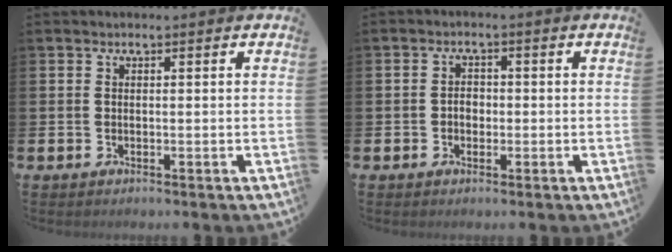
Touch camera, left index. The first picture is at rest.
{"total": 2.0, "force": [-0.3, 1.5, 1.2], "torque": [-0.011, 0.003, -0.011]}